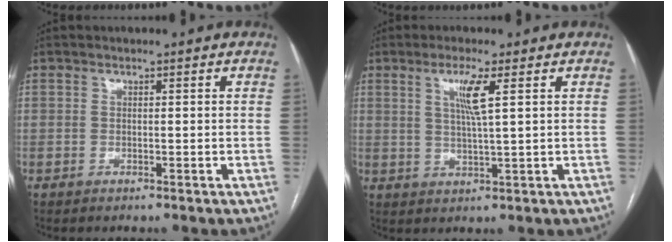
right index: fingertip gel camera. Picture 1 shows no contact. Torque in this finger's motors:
{"motor_torque": [0.28, 0.24, 0.11, 0.07]}